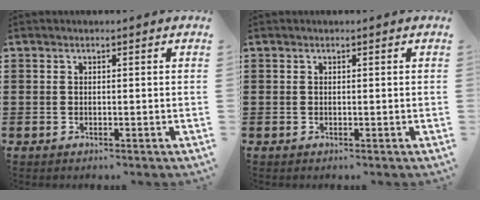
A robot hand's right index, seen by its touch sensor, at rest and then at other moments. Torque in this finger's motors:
{"motor_torque": [0.11, 0.09, 0.00, 0.00]}